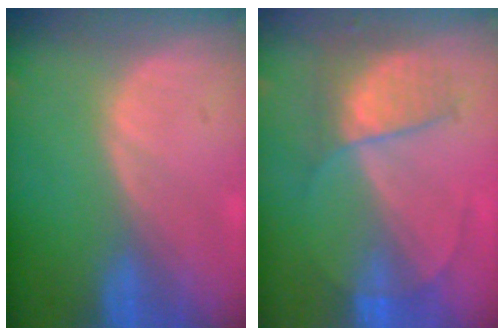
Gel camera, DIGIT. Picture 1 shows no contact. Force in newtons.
{"total": 7.0, "press": 6.0, "slide": 3.6}